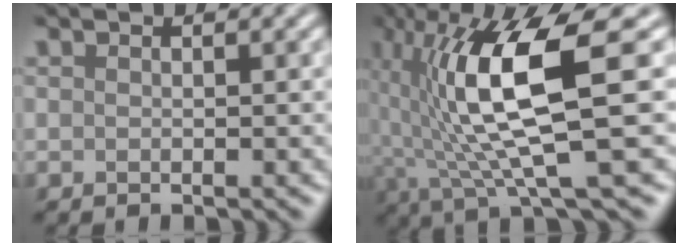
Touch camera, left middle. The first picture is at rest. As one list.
[{"total": 10.5, "force": [1.1, 2.4, 10.2], "torque": [-0.176, 0.000, 0.030]}]